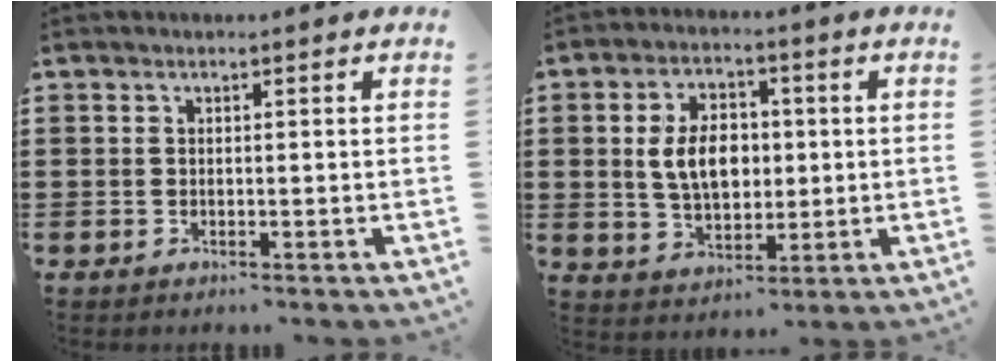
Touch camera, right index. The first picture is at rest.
{"total": 7.7, "force": [0.7, 5.0, 5.8], "torque": [-0.112, 0.010, 0.006]}